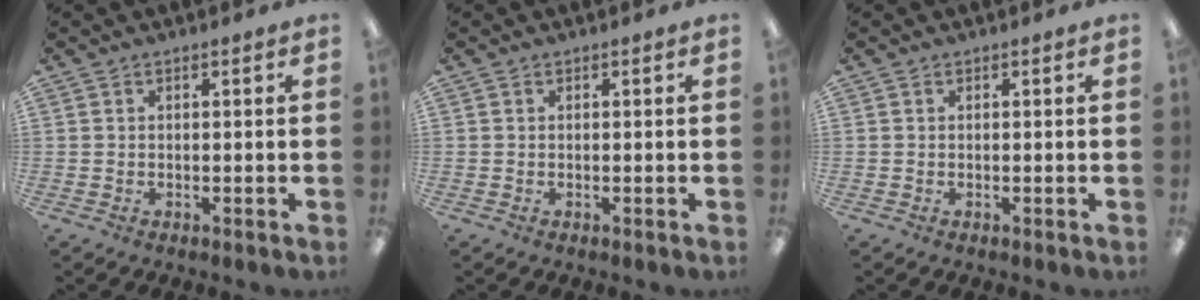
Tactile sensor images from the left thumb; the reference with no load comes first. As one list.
[{"total": 0.0}, {"total": 0.0}]